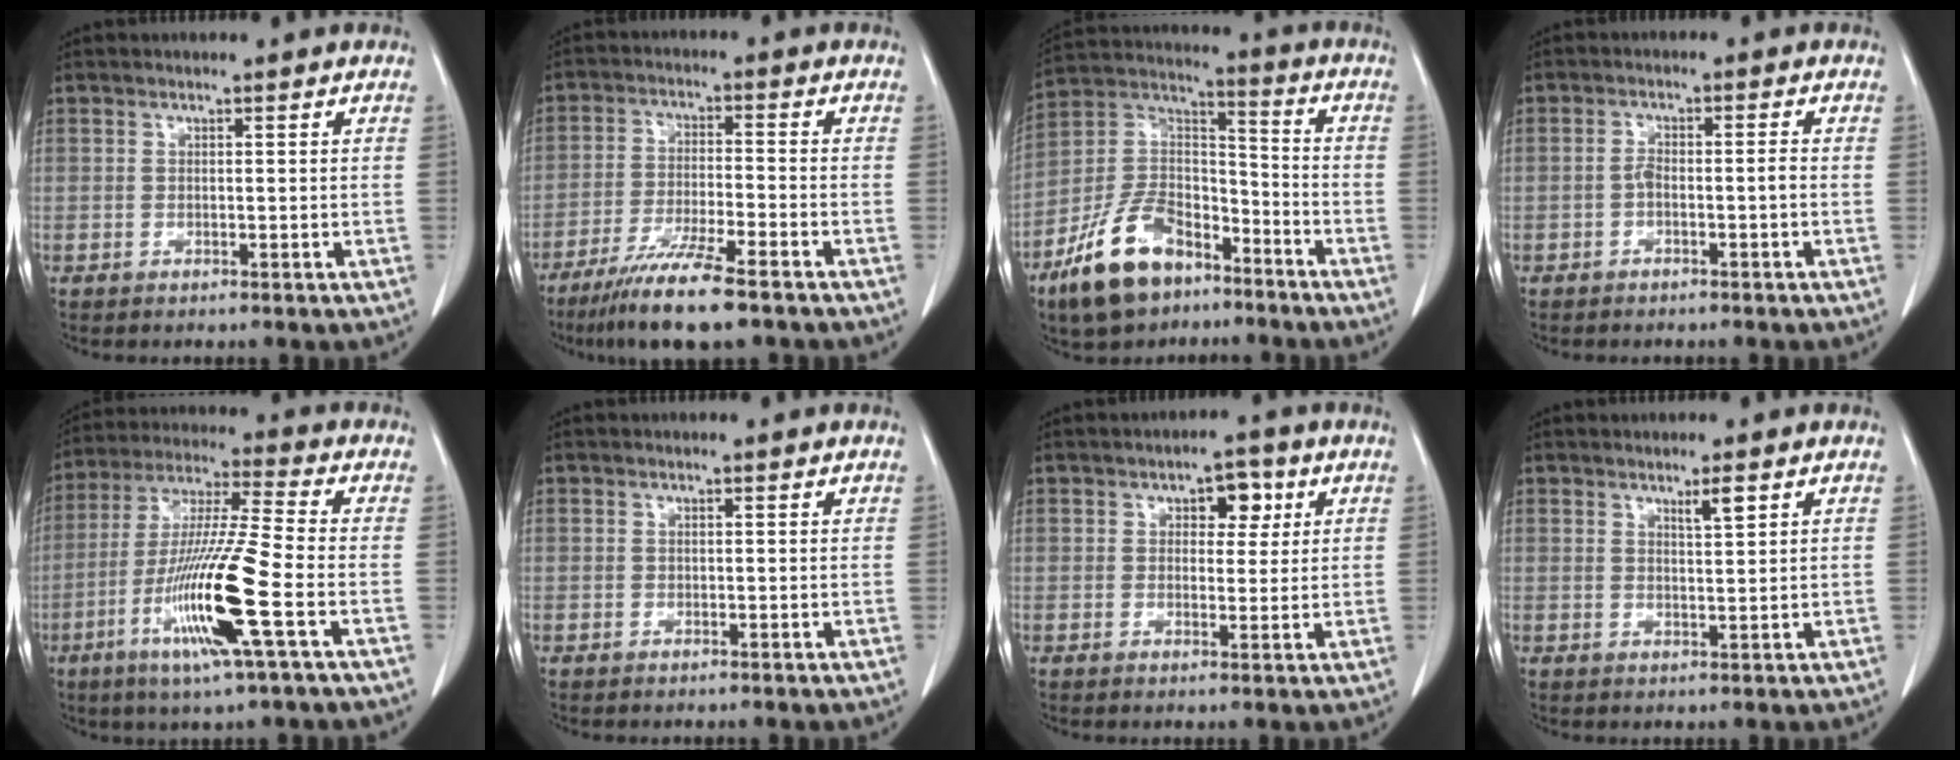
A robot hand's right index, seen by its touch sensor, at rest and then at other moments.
{"total": 10.6, "force": [-7.8, 0.5, 7.2], "torque": [-0.126, -0.029, -0.133]}
{"total": 15.3, "force": [-10.0, 7.5, 8.9], "torque": [-0.187, 0.015, -0.187]}
{"total": 2.4, "force": [-0.9, 0.5, 2.1], "torque": [-0.037, 0.004, -0.015]}
{"total": 15.4, "force": [-5.2, -0.5, 14.4], "torque": [-0.293, -0.021, -0.104]}
{"total": 0.0}
{"total": 4.4, "force": [1.8, 2.5, 3.1], "torque": [-0.036, 0.010, 0.024]}
{"total": 2.3, "force": [1.5, 0.0, 1.8], "torque": [-0.035, -0.003, 0.026]}